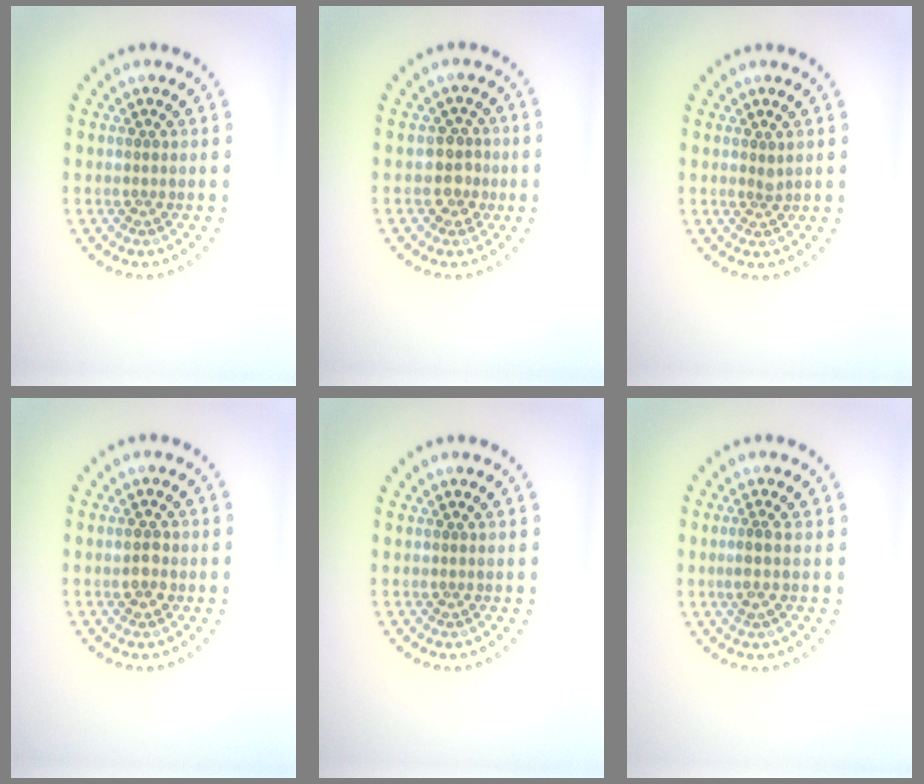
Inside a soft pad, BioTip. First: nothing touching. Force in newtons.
{"total": 2.1, "press": 1.8, "slide": 1.0}
{"total": 0.6, "press": 0.5, "slide": 0.3}
{"total": 1.7, "press": 1.7, "slide": 0.2}
{"total": 0.0}
{"total": 1.2, "press": 0.8, "slide": 0.9}